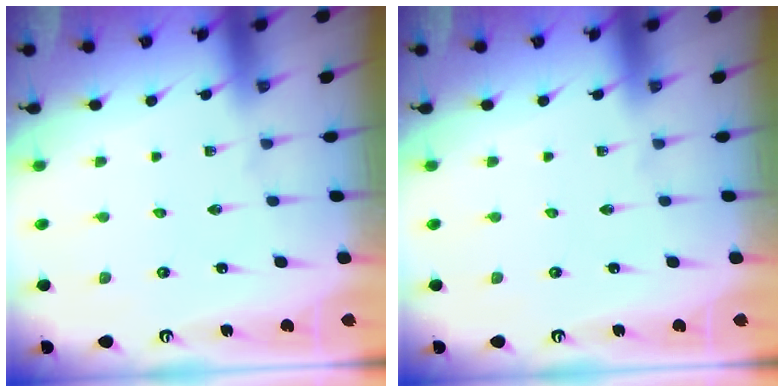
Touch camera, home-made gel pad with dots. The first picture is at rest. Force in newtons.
{"total": 0.0}